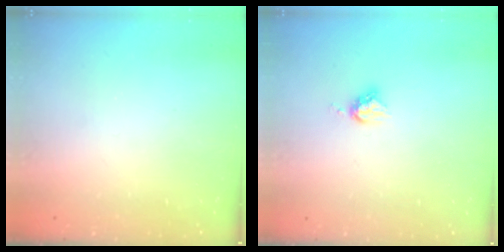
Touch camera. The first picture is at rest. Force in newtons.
{"total": 5.1, "press": 5.1, "slide": 0.0}